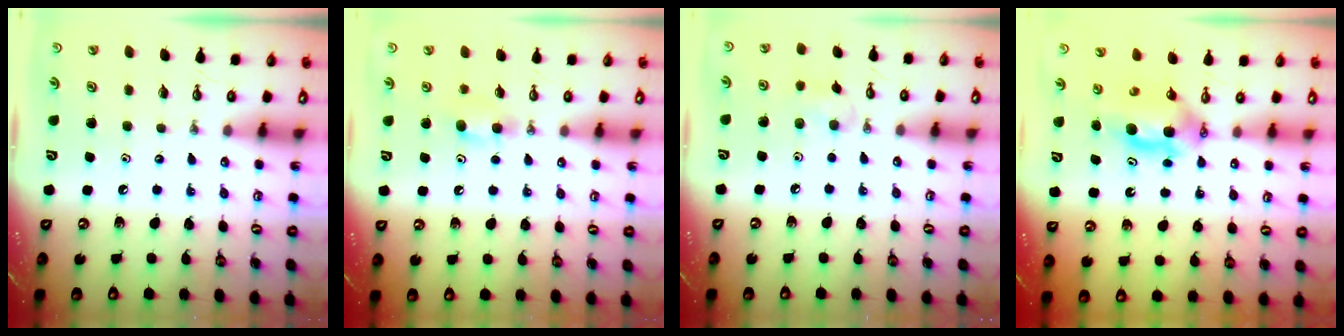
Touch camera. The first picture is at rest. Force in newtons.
{"total": 5.1, "press": 4.9, "slide": 1.3}
{"total": 6.6, "press": 6.6, "slide": 0.9}
{"total": 5.8, "press": 5.6, "slide": 1.5}